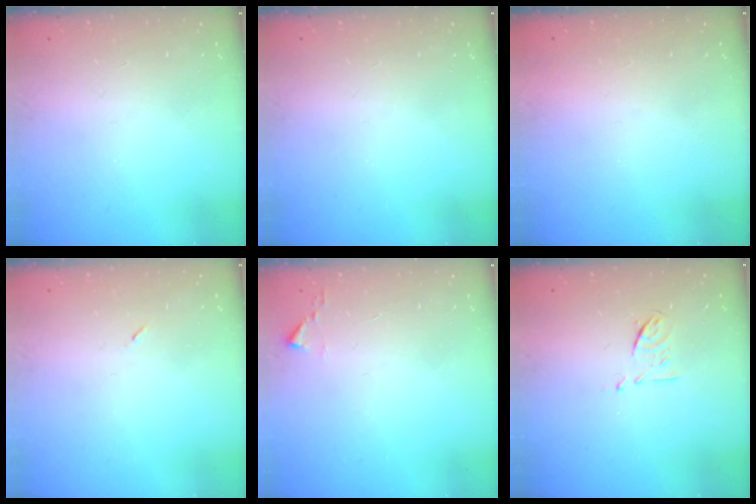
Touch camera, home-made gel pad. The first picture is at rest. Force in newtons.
{"total": 0.0}
{"total": 1.6, "press": 1.5, "slide": 0.1}
{"total": 2.6, "press": 2.3, "slide": 1.2}
{"total": 2.4, "press": 2.4, "slide": 0.3}
{"total": 6.6, "press": 6.5, "slide": 1.1}